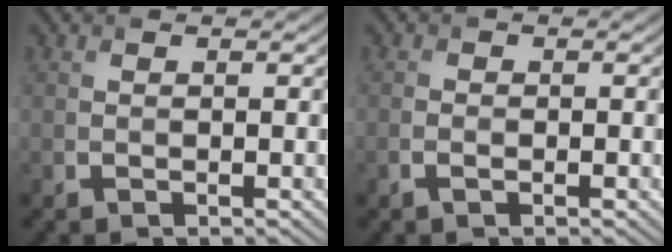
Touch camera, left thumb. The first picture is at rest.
{"total": 1.3, "force": [-0.6, 0.7, 1.0], "torque": [-0.019, -0.002, -0.011]}